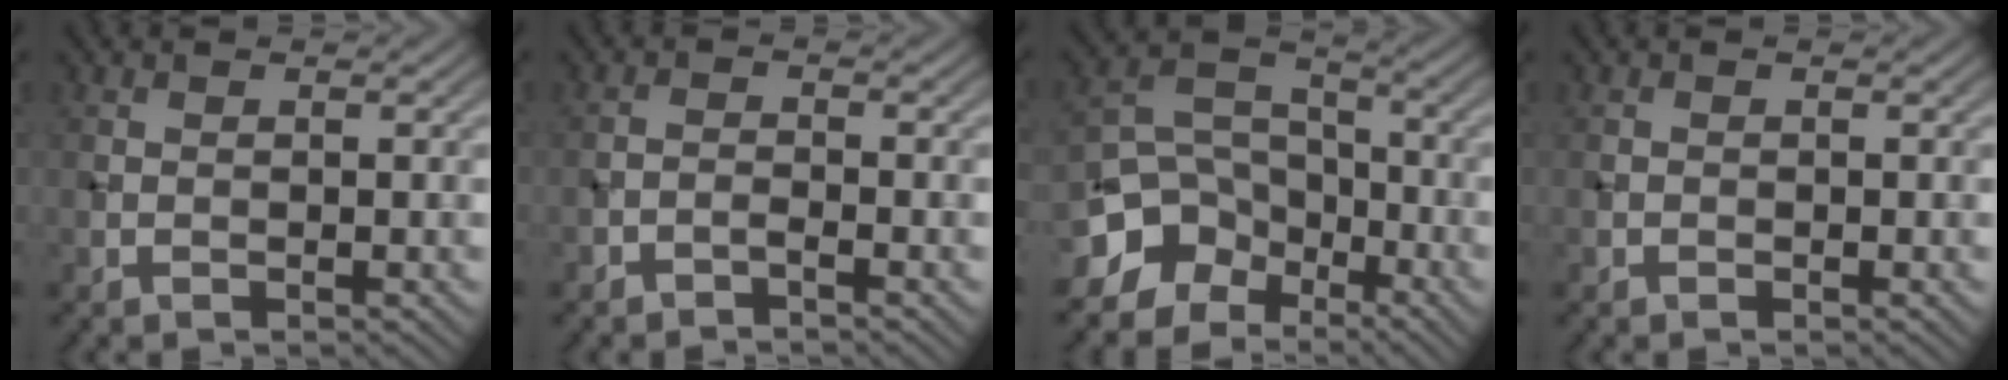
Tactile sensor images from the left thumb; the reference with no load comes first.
{"total": 1.4, "force": [-1.3, 0.4, 0.6], "torque": [-0.011, 0.003, -0.028]}
{"total": 11.0, "force": [-6.4, 8.1, 3.7], "torque": [-0.099, -0.018, -0.125]}
{"total": 0.0}